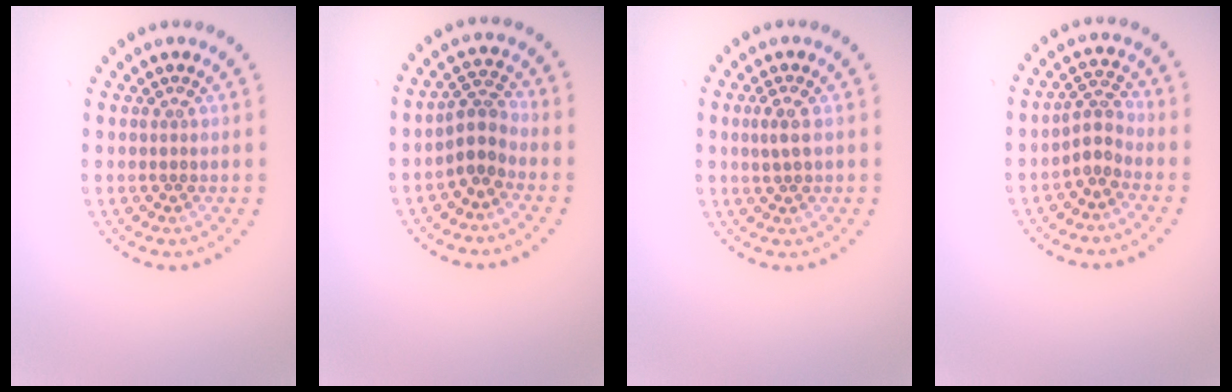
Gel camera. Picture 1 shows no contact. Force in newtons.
{"total": 2.7, "press": 2.1, "slide": 1.7}
{"total": 1.6, "press": 1.5, "slide": 0.8}
{"total": 2.2, "press": 1.7, "slide": 1.4}